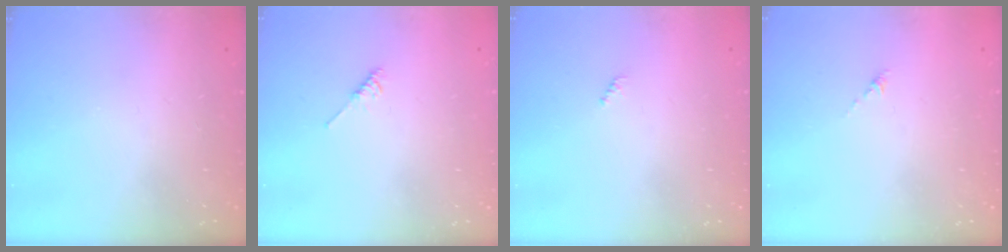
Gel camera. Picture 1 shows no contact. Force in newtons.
{"total": 3.3, "press": 3.2, "slide": 0.6}
{"total": 0.7, "press": 0.7, "slide": 0.3}
{"total": 0.0}